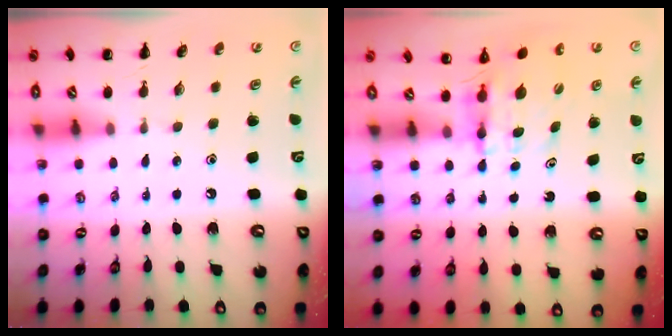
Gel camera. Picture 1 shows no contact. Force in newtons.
{"total": 4.0, "press": 4.0, "slide": 0.1}